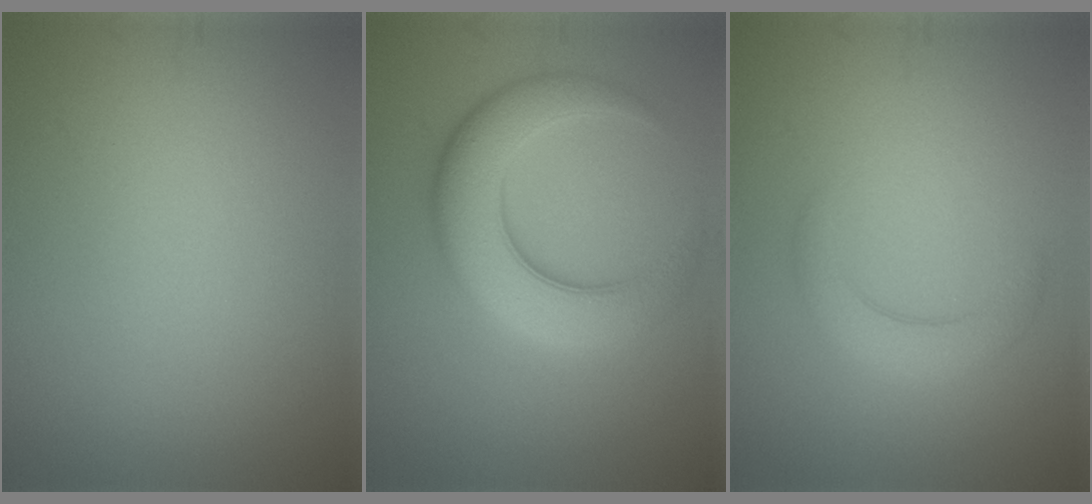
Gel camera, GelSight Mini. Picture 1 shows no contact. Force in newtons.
{"total": 7.0, "press": 7.0, "slide": 0.2}
{"total": 2.4, "press": 2.4, "slide": 0.1}